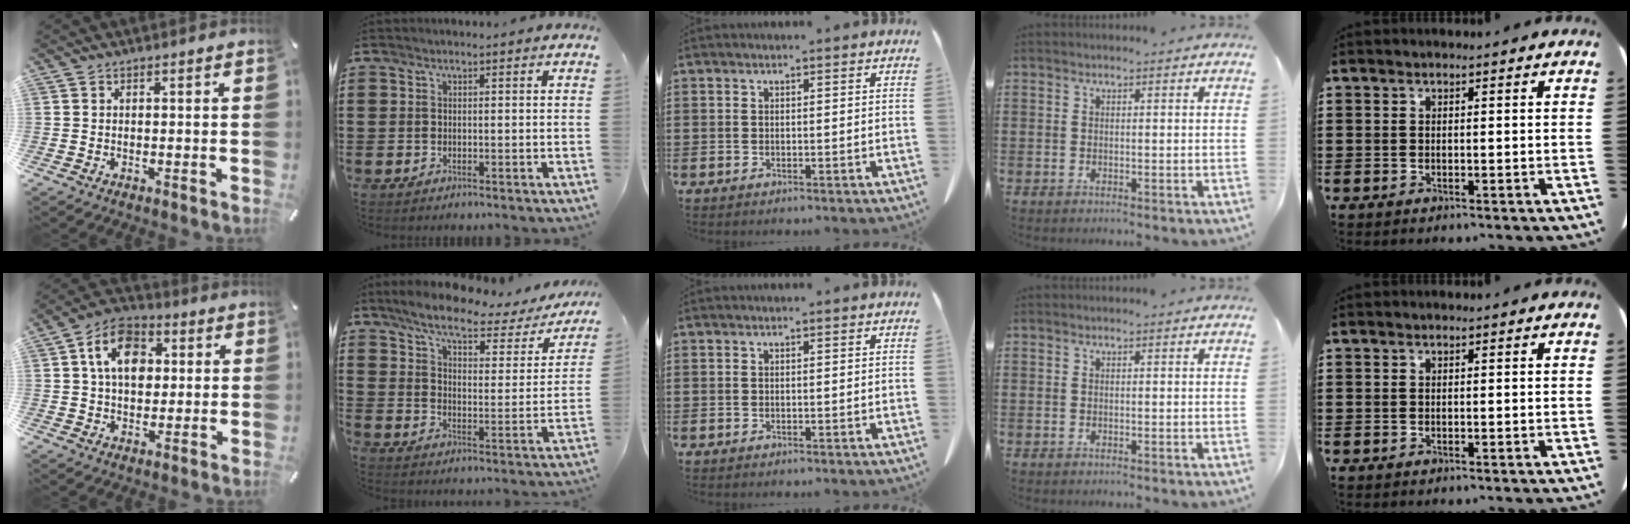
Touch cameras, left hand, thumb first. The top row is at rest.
{"thumb": {"total": 11.5, "force": [2.7, 8.4, 7.4], "torque": [-0.118, 0.008, 0.048]}, "index": {"total": 6.9, "force": [5.5, 1.1, 4.0], "torque": [-0.094, -0.028, 0.086]}}